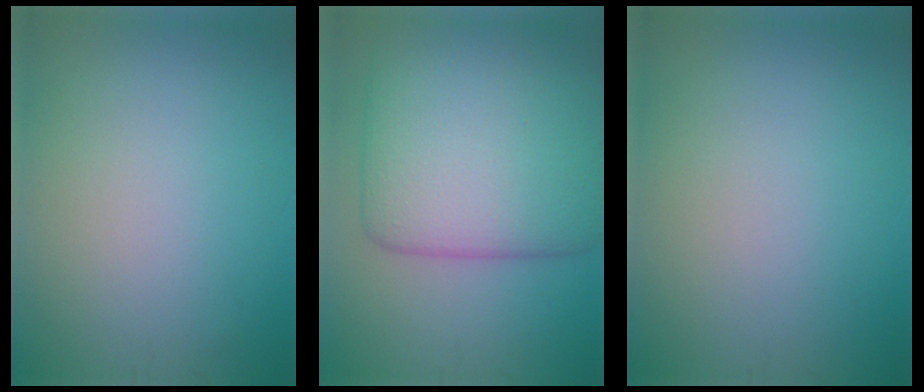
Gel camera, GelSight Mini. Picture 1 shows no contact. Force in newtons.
{"total": 11.3, "press": 11.2, "slide": 0.5}
{"total": 0.0}